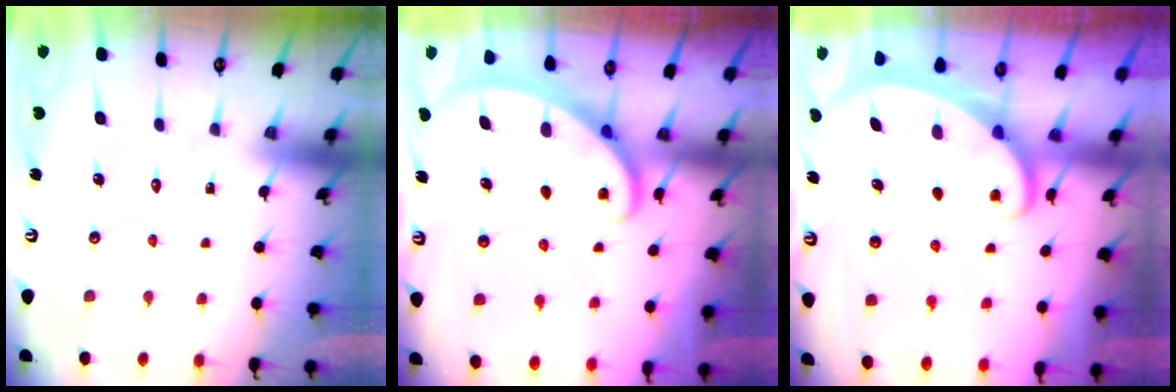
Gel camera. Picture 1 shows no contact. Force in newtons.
{"total": 2.8, "press": 2.8, "slide": 0.4}
{"total": 2.1, "press": 2.1, "slide": 0.3}